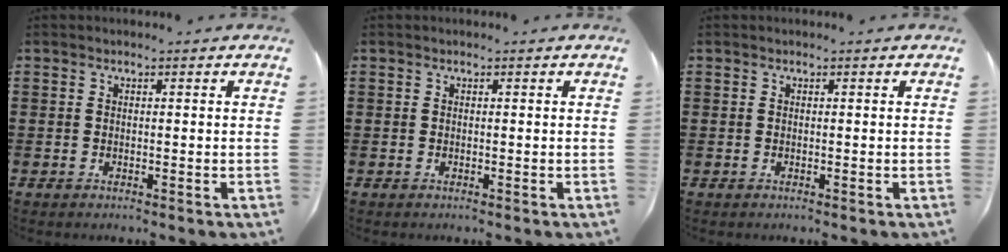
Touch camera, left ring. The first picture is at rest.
{"total": 0.0}
{"total": 0.0}